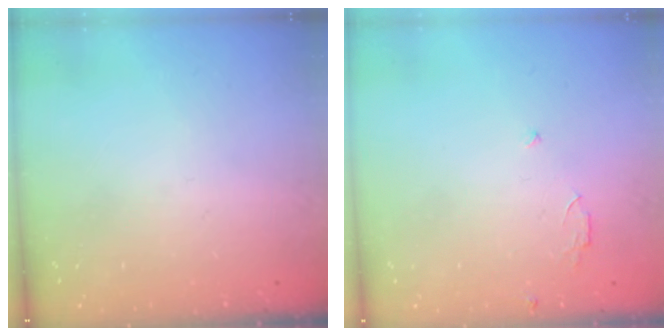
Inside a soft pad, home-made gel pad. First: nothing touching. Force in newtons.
{"total": 2.5, "press": 2.5, "slide": 0.2}